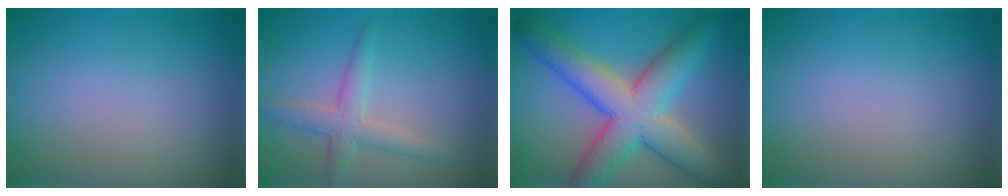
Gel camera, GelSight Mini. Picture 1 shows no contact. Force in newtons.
{"total": 2.6, "press": 2.6, "slide": 0.1}
{"total": 9.0, "press": 9.0, "slide": 0.5}
{"total": 0.0}